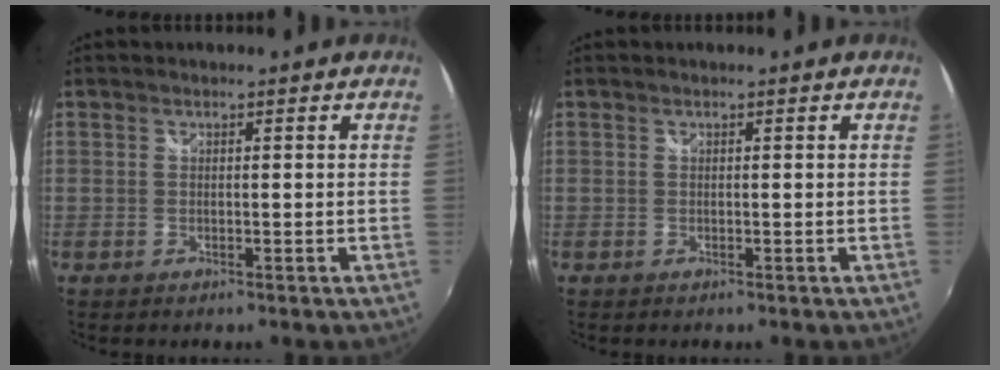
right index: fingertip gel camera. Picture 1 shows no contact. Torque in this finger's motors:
{"motor_torque": [0.00, 0.05, 0.00, 0.00]}